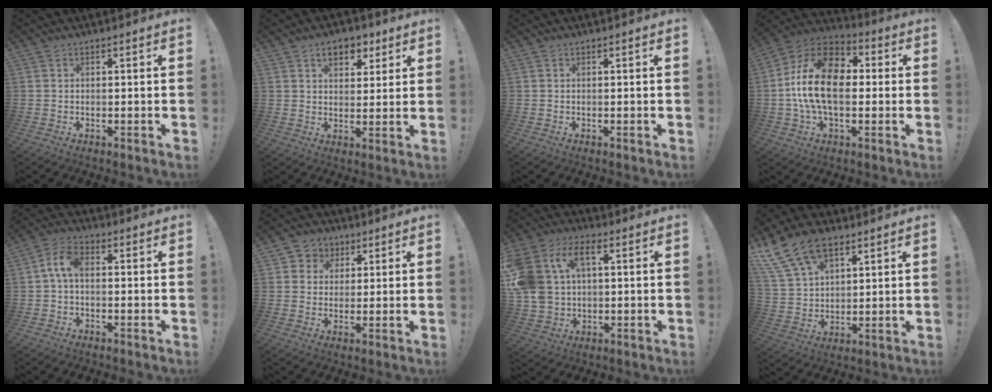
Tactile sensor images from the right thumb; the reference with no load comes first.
{"total": 8.7, "force": [4.6, 5.6, 4.8], "torque": [-0.061, -0.013, 0.083]}
{"total": 0.0}
{"total": 19.2, "force": [0.2, 11.8, 15.1], "torque": [-0.276, 0.025, 0.007]}
{"total": 6.4, "force": [0.3, 3.4, 5.5], "torque": [-0.116, 0.010, 0.007]}
{"total": 5.7, "force": [1.5, 5.5, 0.9], "torque": [-0.012, -0.006, 0.030]}
{"total": 14.2, "force": [4.0, 10.2, 9.1], "torque": [-0.206, -0.007, 0.076]}
{"total": 14.6, "force": [8.9, 8.3, 8.0], "torque": [-0.163, -0.038, 0.170]}